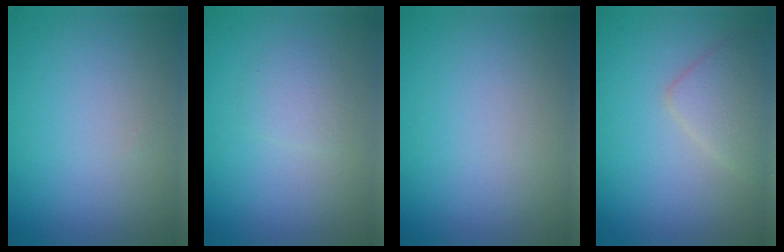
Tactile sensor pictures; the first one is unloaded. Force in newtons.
{"total": 1.4, "press": 1.4, "slide": 0.0}
{"total": 0.0}
{"total": 2.8, "press": 2.8, "slide": 0.1}